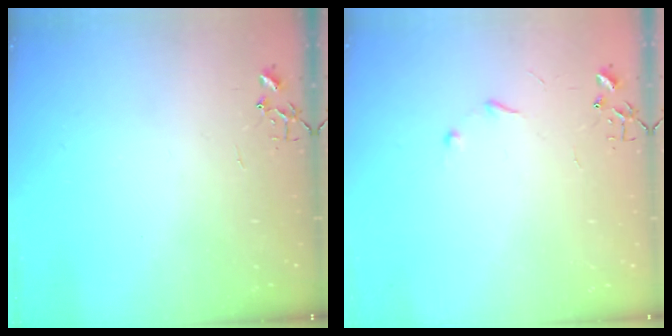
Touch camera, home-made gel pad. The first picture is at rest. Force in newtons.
{"total": 6.0, "press": 6.0, "slide": 0.6}